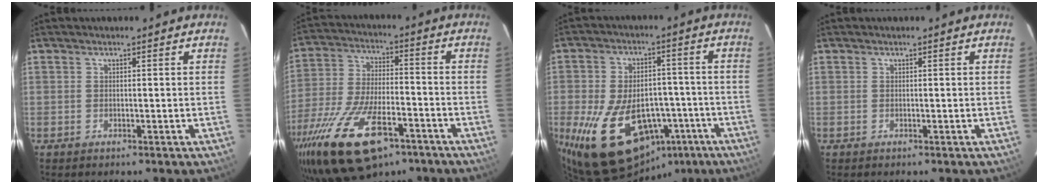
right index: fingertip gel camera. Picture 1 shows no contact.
{"total": 23.7, "force": [-14.1, 10.2, 16.1], "torque": [-0.344, -0.050, -0.240]}
{"total": 22.6, "force": [-9.8, 13.8, 15.0], "torque": [-0.310, -0.001, -0.125]}
{"total": 0.0}